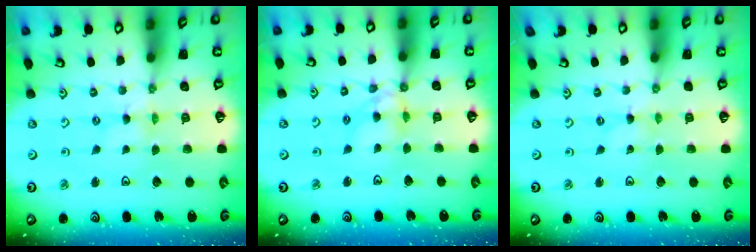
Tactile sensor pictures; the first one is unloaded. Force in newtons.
{"total": 8.0, "press": 8.0, "slide": 0.6}
{"total": 0.0}